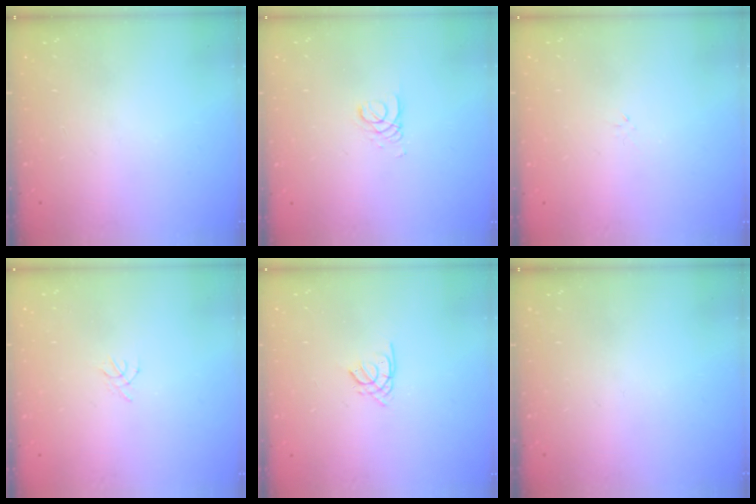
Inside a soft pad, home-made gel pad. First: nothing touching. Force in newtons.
{"total": 2.7, "press": 2.7, "slide": 0.3}
{"total": 0.0}
{"total": 1.3, "press": 1.2, "slide": 0.4}
{"total": 1.3, "press": 1.3, "slide": 0.4}
{"total": 0.0}